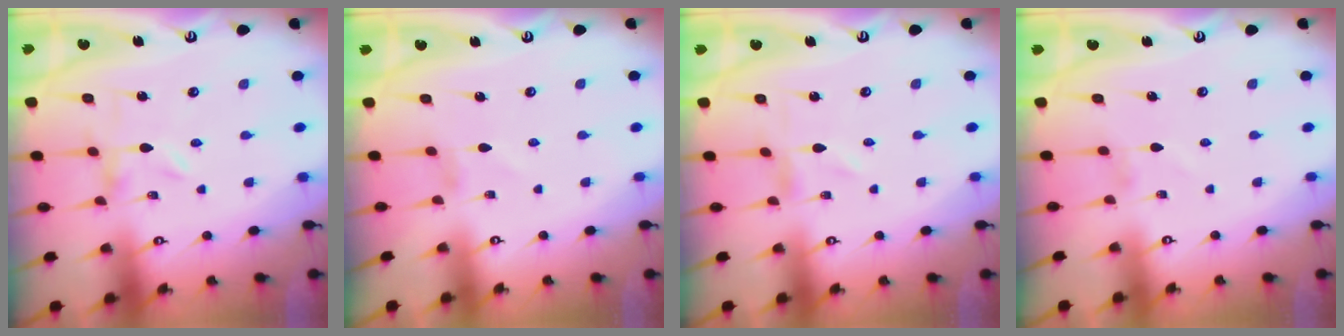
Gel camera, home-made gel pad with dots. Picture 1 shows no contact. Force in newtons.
{"total": 1.0, "press": 0.9, "slide": 0.2}
{"total": 0.0}
{"total": 0.0}